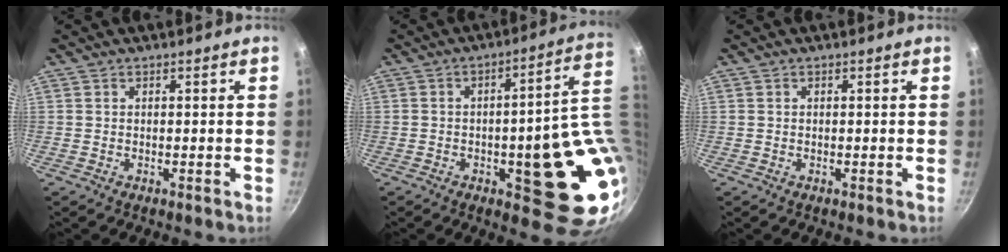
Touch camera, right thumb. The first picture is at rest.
{"total": 19.2, "force": [-0.3, 6.0, 18.3], "torque": [-0.180, -0.006, 0.005]}
{"total": 0.0}